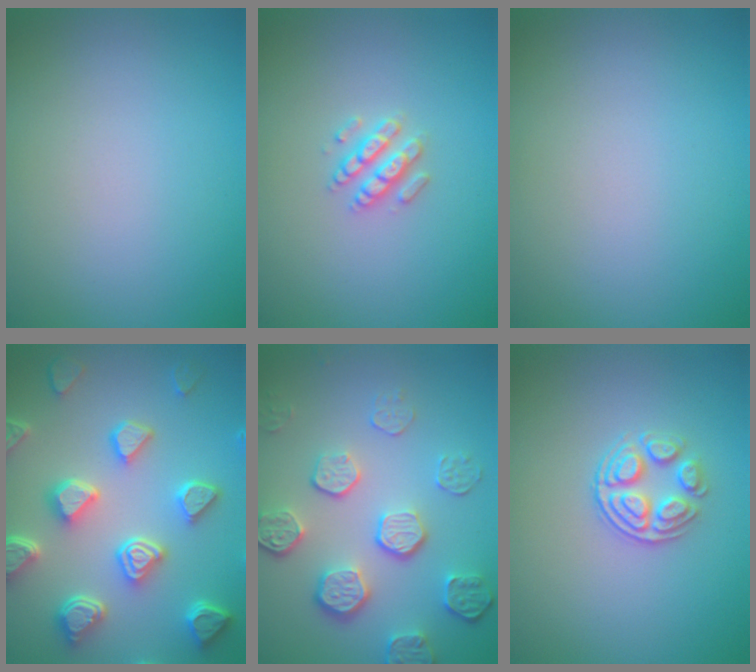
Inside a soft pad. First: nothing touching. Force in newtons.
{"total": 2.5, "press": 2.4, "slide": 0.5}
{"total": 0.0}
{"total": 7.3, "press": 5.8, "slide": 4.4}
{"total": 5.4, "press": 4.0, "slide": 3.6}
{"total": 3.0, "press": 2.6, "slide": 1.5}